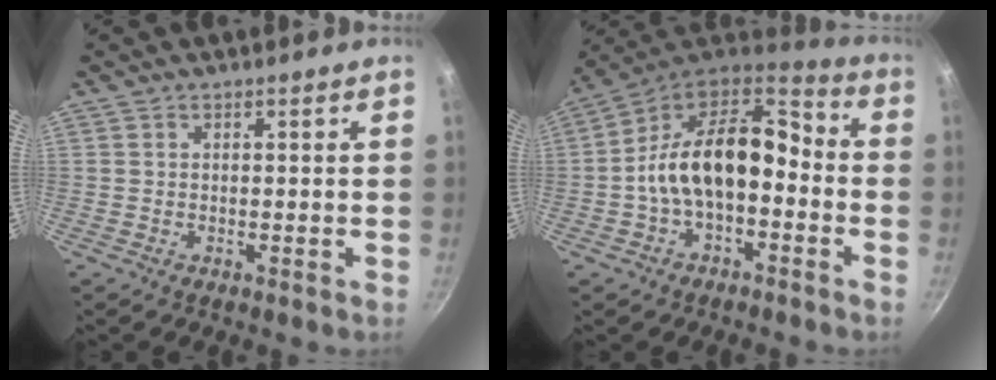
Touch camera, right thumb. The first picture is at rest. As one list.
[{"total": 17.4, "force": [-2.5, 10.4, 13.8], "torque": [-0.212, 0.060, -0.054]}]